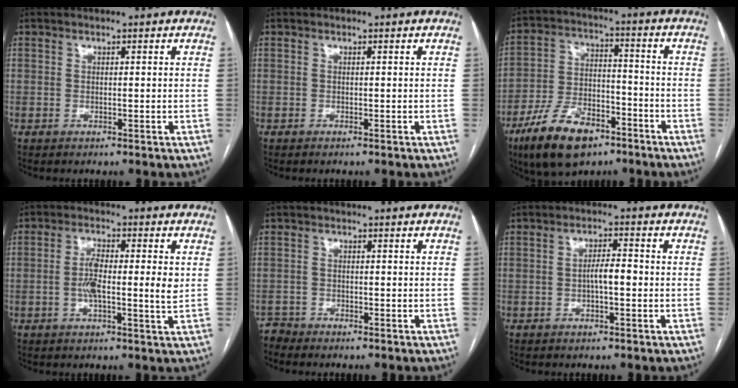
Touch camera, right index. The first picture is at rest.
{"total": 0.0}
{"total": 13.3, "force": [-8.5, 6.0, 8.3], "torque": [-0.161, -0.001, -0.150]}
{"total": 6.6, "force": [0.0, 1.1, 6.6], "torque": [-0.120, 0.005, -0.005]}
{"total": 1.7, "force": [-1.4, 0.1, -0.9], "torque": [0.019, -0.006, -0.031]}
{"total": 3.3, "force": [-0.6, 0.8, 3.1], "torque": [-0.051, 0.008, -0.010]}